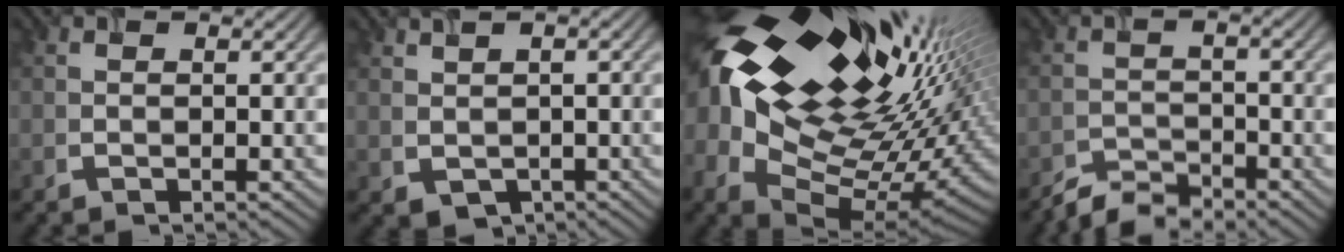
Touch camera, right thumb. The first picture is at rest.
{"total": 2.5, "force": [0.1, 1.9, 1.7], "torque": [-0.035, -0.011, 0.009]}
{"total": 21.4, "force": [6.8, 12.0, 16.3], "torque": [-0.321, 0.003, 0.136]}
{"total": 3.1, "force": [-3.1, 0.4, 0.7], "torque": [-0.011, 0.000, -0.063]}